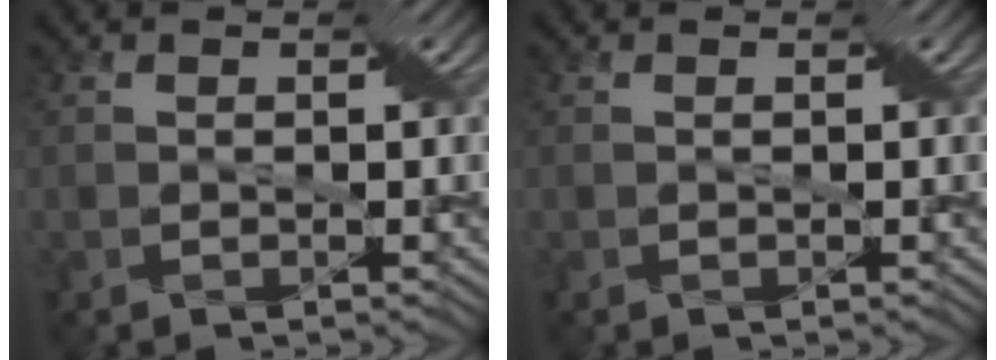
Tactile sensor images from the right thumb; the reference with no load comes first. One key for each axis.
{"total": 0.0}